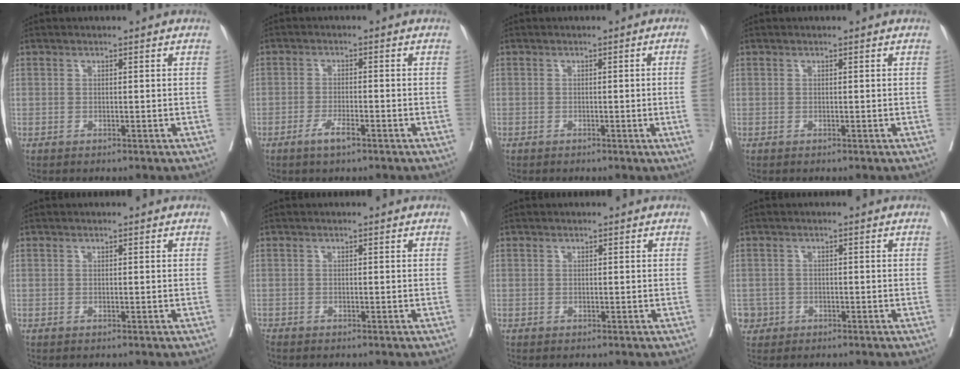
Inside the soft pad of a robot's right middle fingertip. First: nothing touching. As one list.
[{"total": 3.0, "force": [-1.8, 0.3, 2.3], "torque": [-0.046, -0.003, -0.034]}, {"total": 3.1, "force": [-0.5, -1.3, 2.7], "torque": [-0.032, -0.004, -0.006]}, {"total": 0.0}, {"total": 0.0}, {"total": 1.1, "force": [-1.0, 0.3, 0.2], "torque": [-0.009, -0.005, -0.021]}, {"total": 0.0}, {"total": 2.1, "force": [-0.8, 1.9, 0.0], "torque": [0.003, 0.009, -0.015]}]